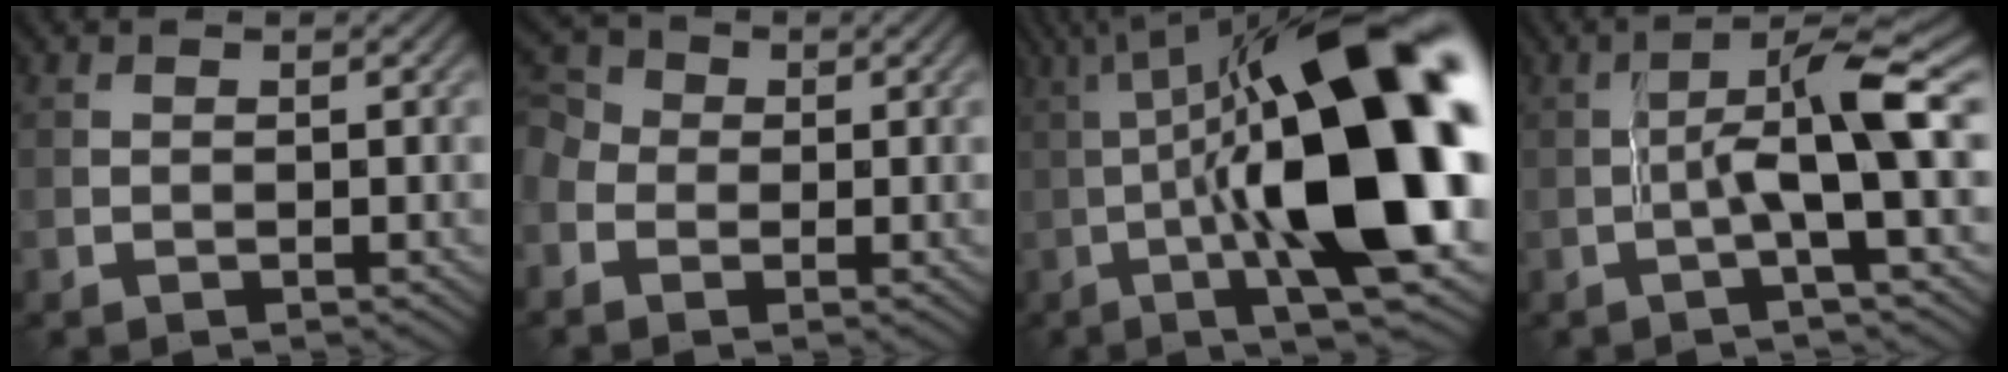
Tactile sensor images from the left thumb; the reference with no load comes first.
{"total": 4.6, "force": [-1.0, 3.7, 2.4], "torque": [-0.075, 0.004, -0.027]}
{"total": 21.7, "force": [-1.0, 5.9, 20.9], "torque": [-0.307, 0.028, -0.020]}
{"total": 7.3, "force": [-0.5, 0.8, 7.3], "torque": [-0.130, 0.016, -0.017]}